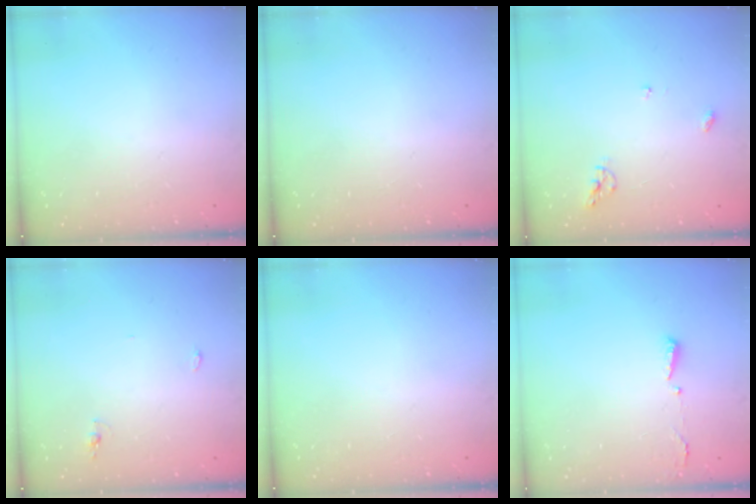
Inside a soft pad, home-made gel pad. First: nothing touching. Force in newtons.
{"total": 0.0}
{"total": 6.2, "press": 6.2, "slide": 0.1}
{"total": 7.7, "press": 4.4, "slide": 6.4}
{"total": 0.0}
{"total": 2.9, "press": 2.8, "slide": 0.6}